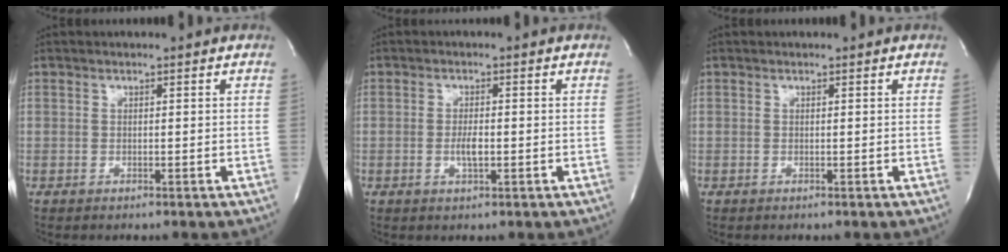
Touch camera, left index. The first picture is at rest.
{"total": 2.4, "force": [-0.7, 0.6, 2.3], "torque": [-0.048, -0.003, -0.010]}
{"total": 0.0}